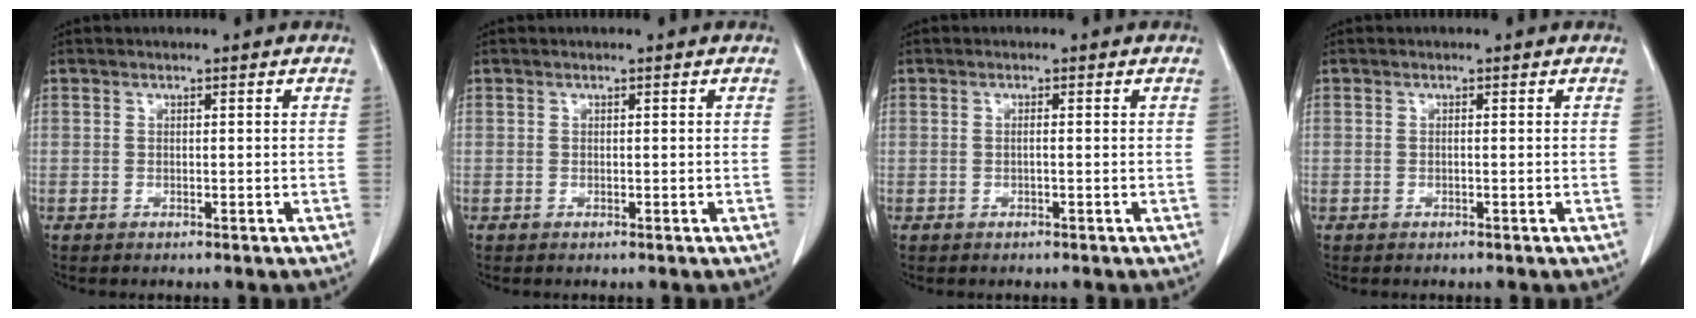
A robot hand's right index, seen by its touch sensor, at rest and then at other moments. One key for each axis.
{"total": 0.0}
{"total": 0.6, "fx": -0.1, "fy": -0.1, "fz": 0.6, "tx": -0.011, "ty": 0.001, "tz": -0.001}
{"total": 0.0}